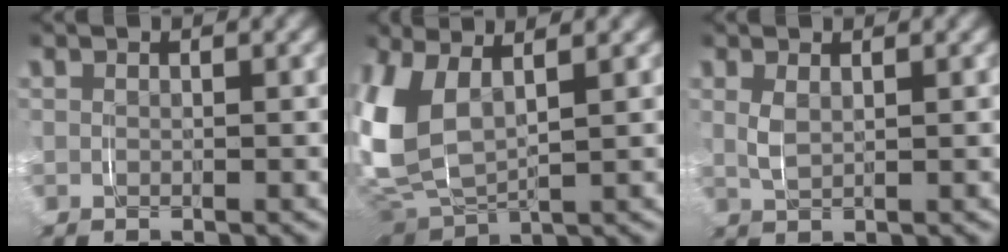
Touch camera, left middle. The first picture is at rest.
{"total": 8.6, "force": [0.8, 6.0, 6.1], "torque": [-0.197, -0.015, 0.017]}
{"total": 1.2, "force": [0.5, 0.4, 1.0], "torque": [-0.031, -0.007, 0.014]}